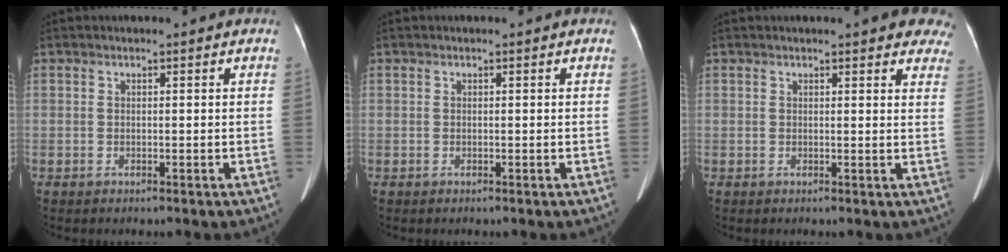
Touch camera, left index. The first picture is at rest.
{"total": 0.0}
{"total": 9.8, "force": [8.3, 2.4, 4.7], "torque": [-0.027, -0.003, 0.072]}